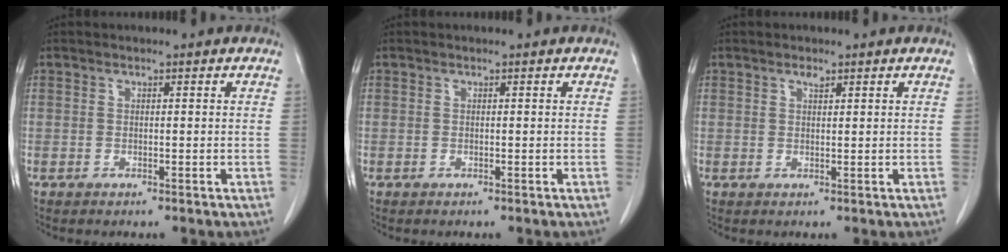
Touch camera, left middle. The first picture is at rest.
{"total": 0.0}
{"total": 1.1, "force": [0.8, 0.3, 0.7], "torque": [-0.014, -0.003, 0.015]}